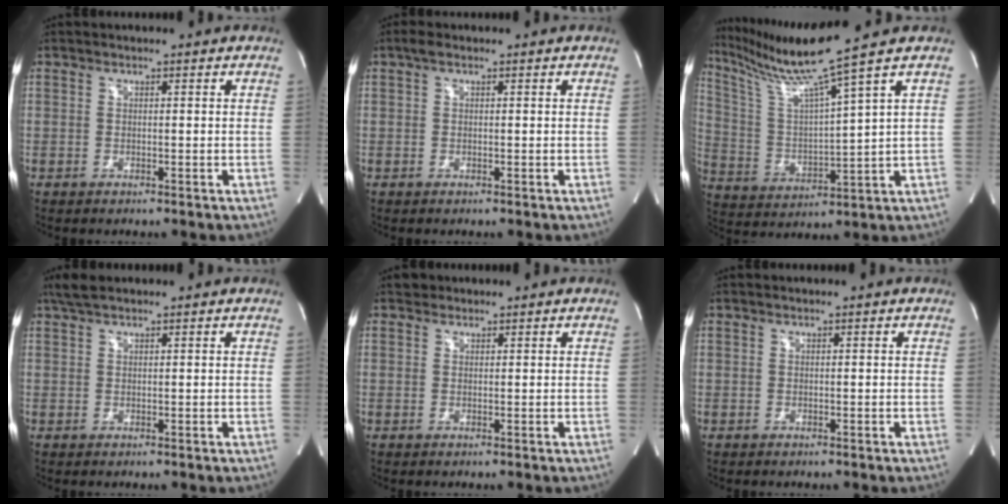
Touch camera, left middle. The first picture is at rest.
{"total": 1.0, "force": [0.5, 0.4, 0.7], "torque": [-0.015, 0.012, 0.007]}
{"total": 12.8, "force": [10.0, -4.1, 6.7], "torque": [-0.131, -0.029, 0.194]}
{"total": 2.7, "force": [2.2, 0.5, 1.5], "torque": [-0.037, 0.019, 0.046]}
{"total": 1.0, "force": [0.8, 0.6, -0.1], "torque": [0.004, 0.006, 0.010]}
{"total": 0.0}